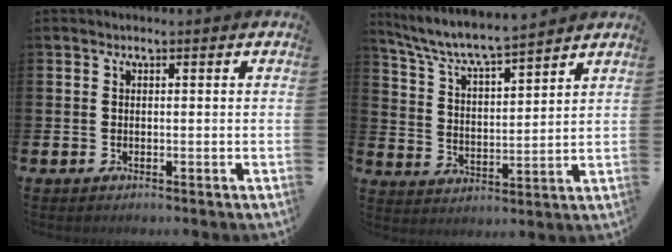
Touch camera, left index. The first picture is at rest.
{"total": 7.2, "force": [6.7, 0.5, 2.4], "torque": [-0.081, -0.048, 0.114]}